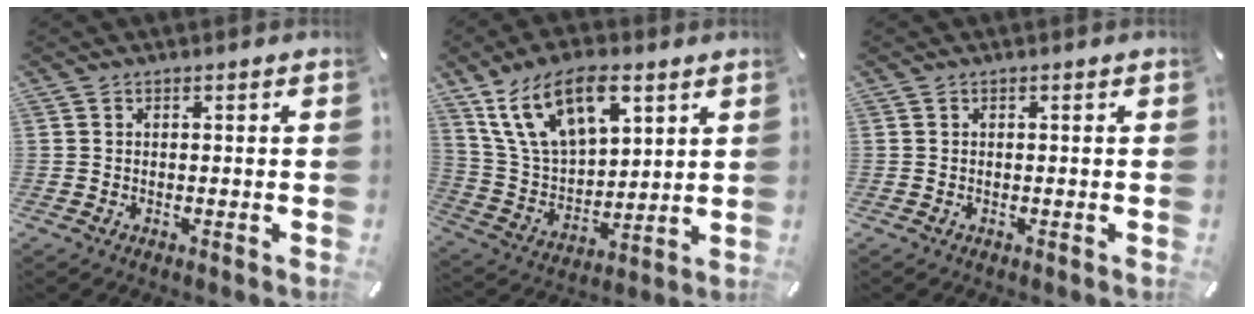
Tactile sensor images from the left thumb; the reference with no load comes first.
{"total": 16.8, "force": [9.5, 9.5, 10.1], "torque": [-0.227, -0.034, 0.168]}
{"total": 0.0}